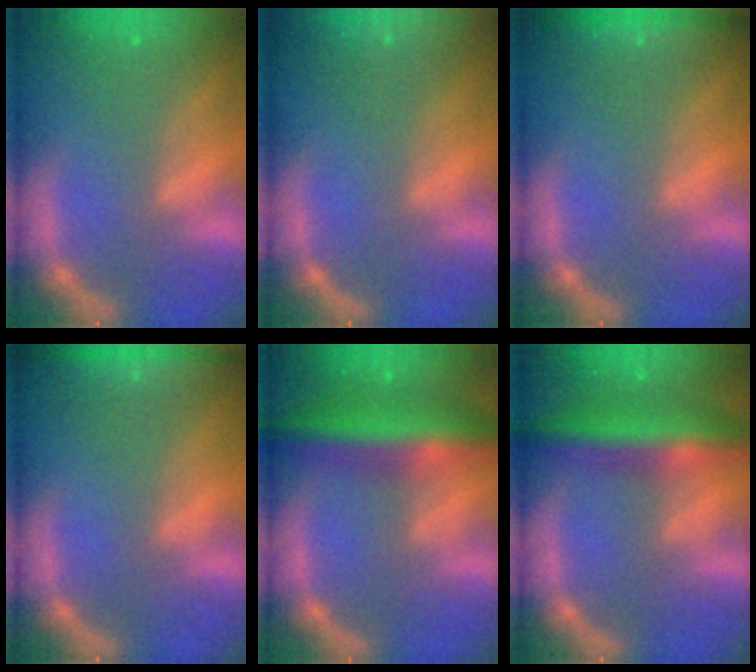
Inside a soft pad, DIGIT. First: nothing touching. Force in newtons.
{"total": 10.1}
{"total": 3.5}
{"total": 5.5}
{"total": 8.5}
{"total": 7.5}